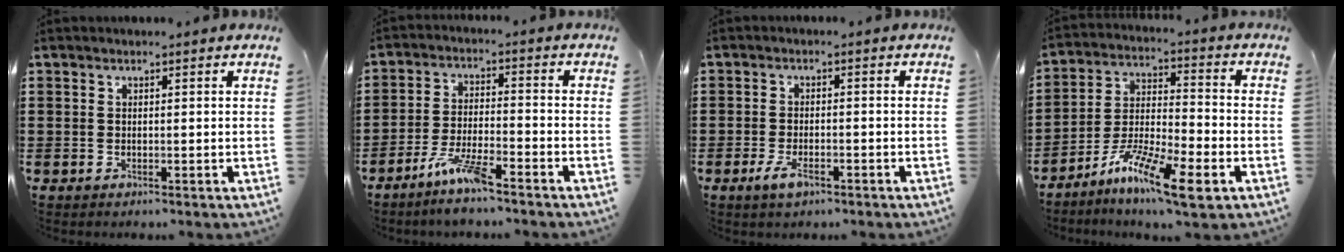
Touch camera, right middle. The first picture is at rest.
{"total": 6.4, "force": [-4.8, 0.7, 4.2], "torque": [-0.092, -0.006, -0.092]}
{"total": 3.2, "force": [-1.6, 1.2, 2.5], "torque": [-0.054, -0.004, -0.033]}
{"total": 10.3, "force": [-7.3, 1.7, 7.1], "torque": [-0.134, 0.007, -0.137]}